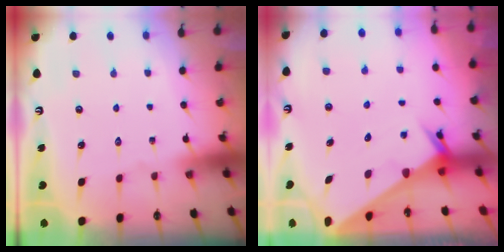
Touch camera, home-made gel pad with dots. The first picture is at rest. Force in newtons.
{"total": 2.1, "press": 2.1, "slide": 0.1}